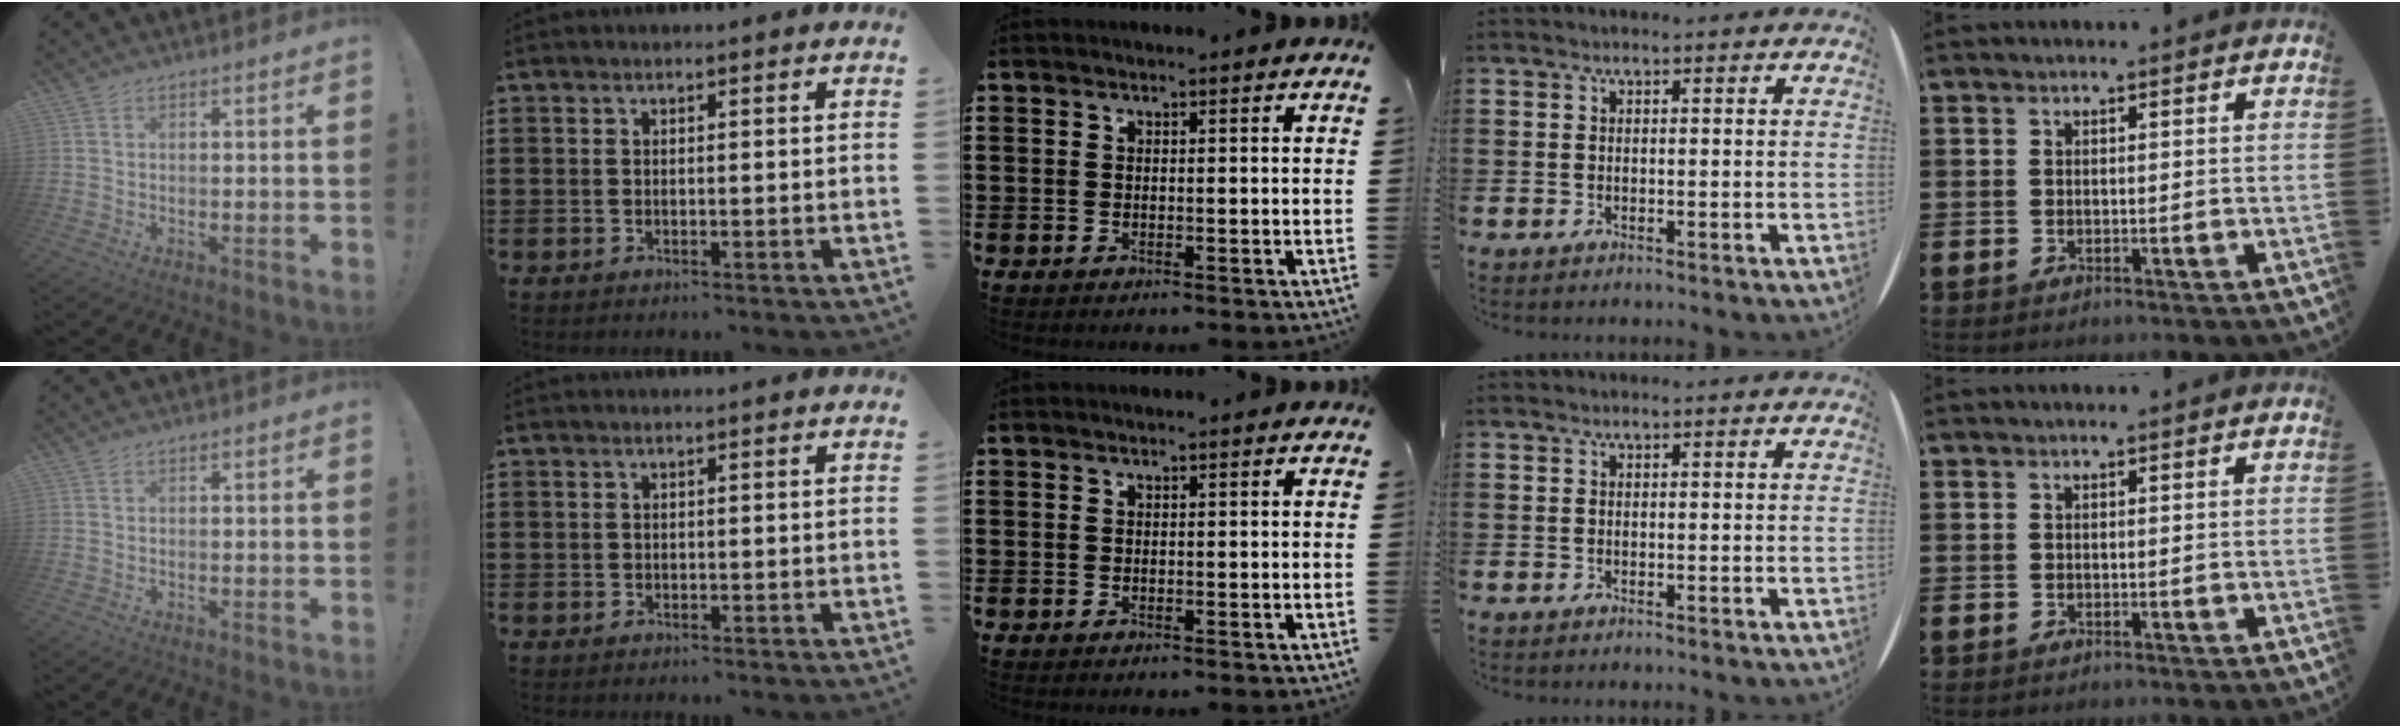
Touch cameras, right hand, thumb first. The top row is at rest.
{}